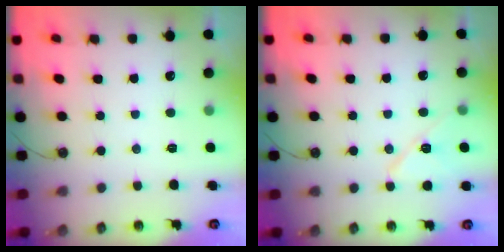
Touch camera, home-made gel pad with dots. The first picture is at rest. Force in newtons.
{"total": 9.2, "press": 9.2, "slide": 1.1}